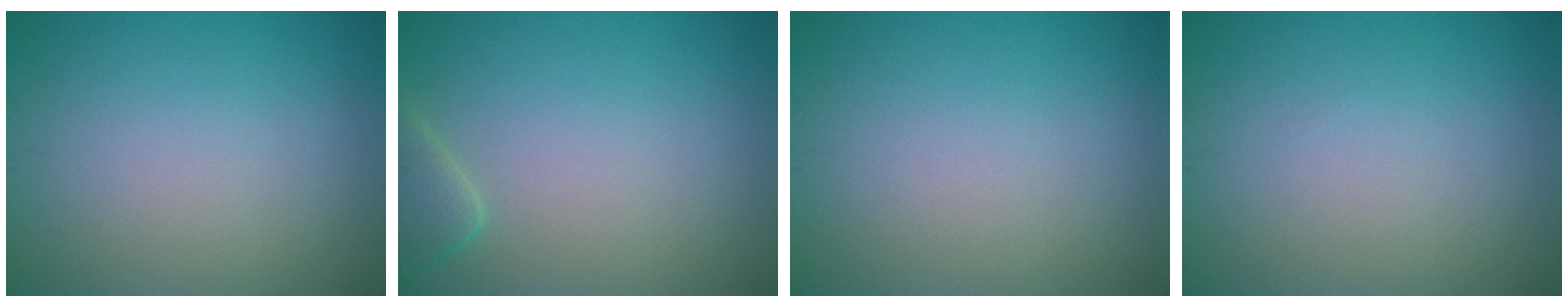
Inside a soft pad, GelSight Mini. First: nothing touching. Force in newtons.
{"total": 2.3, "press": 2.2, "slide": 0.4}
{"total": 0.0}
{"total": 0.0}